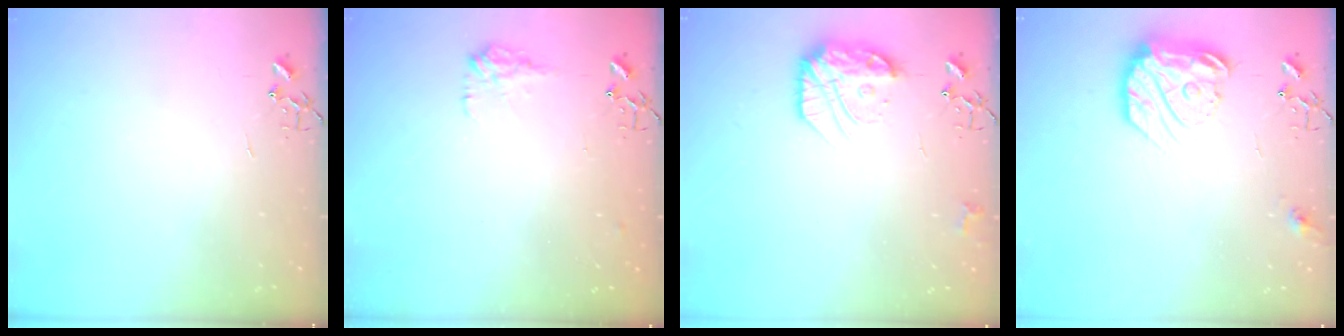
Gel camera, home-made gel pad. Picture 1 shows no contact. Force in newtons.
{"total": 9.2, "press": 9.2, "slide": 0.4}
{"total": 16.1, "press": 16.0, "slide": 1.4}
{"total": 17.2, "press": 17.1, "slide": 1.7}